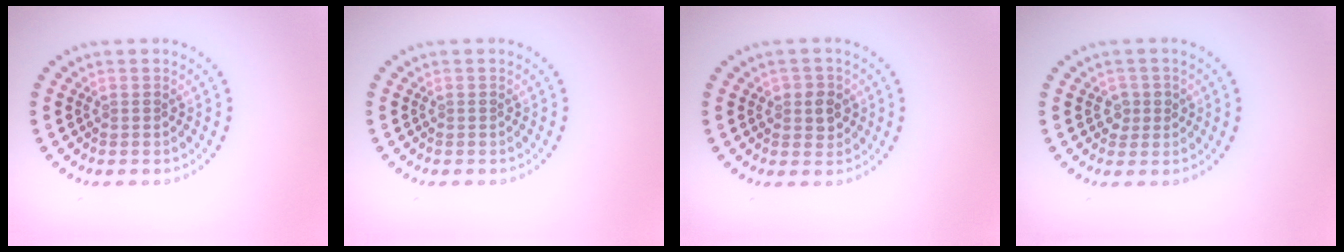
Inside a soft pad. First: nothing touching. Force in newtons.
{"total": 0.0}
{"total": 2.0, "press": 1.8, "slide": 0.7}
{"total": 1.5, "press": 1.4, "slide": 0.7}